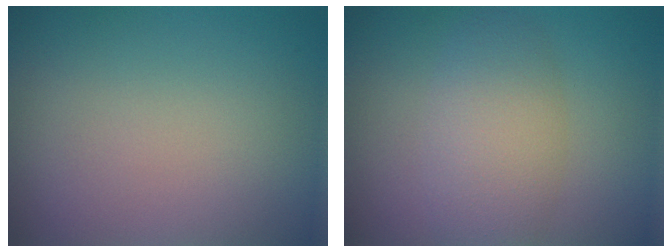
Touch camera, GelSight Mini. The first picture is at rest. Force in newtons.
{"total": 4.9, "press": 4.9, "slide": 0.2}